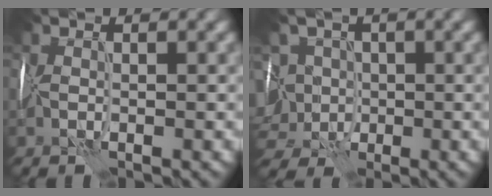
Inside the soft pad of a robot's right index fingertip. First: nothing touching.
{"total": 6.9, "force": [-1.9, 6.2, 2.3], "torque": [-0.043, 0.010, -0.059]}